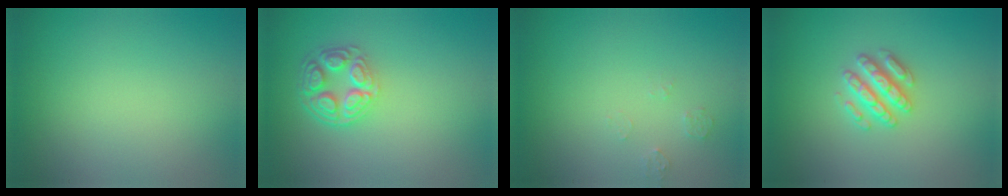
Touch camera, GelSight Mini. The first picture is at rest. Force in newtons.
{"total": 4.5, "press": 3.3, "slide": 3.0}
{"total": 1.1, "press": 1.1, "slide": 0.1}
{"total": 3.0, "press": 2.9, "slide": 0.6}